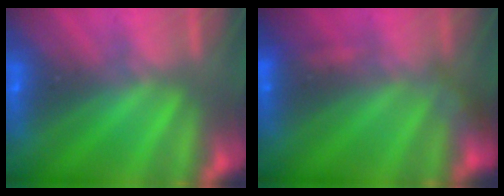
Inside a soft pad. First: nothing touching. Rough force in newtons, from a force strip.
{"total": 2.9}